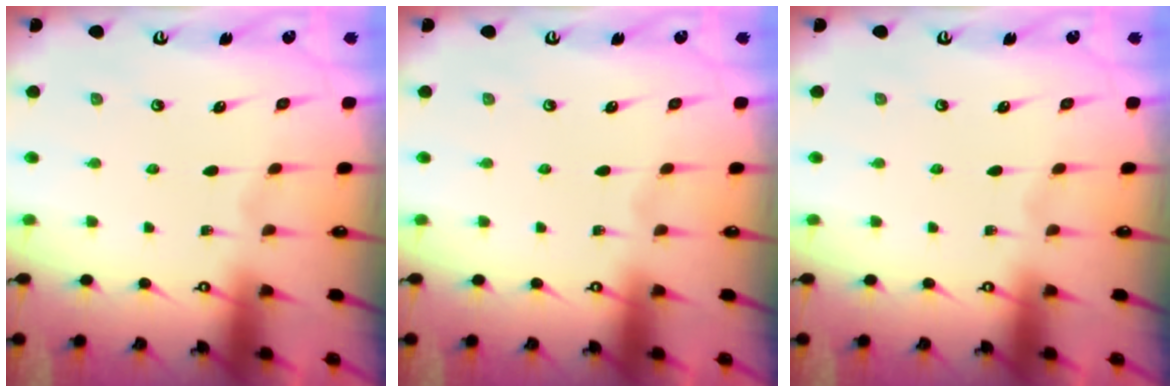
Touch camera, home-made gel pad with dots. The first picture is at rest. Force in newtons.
{"total": 0.0}
{"total": 0.0}